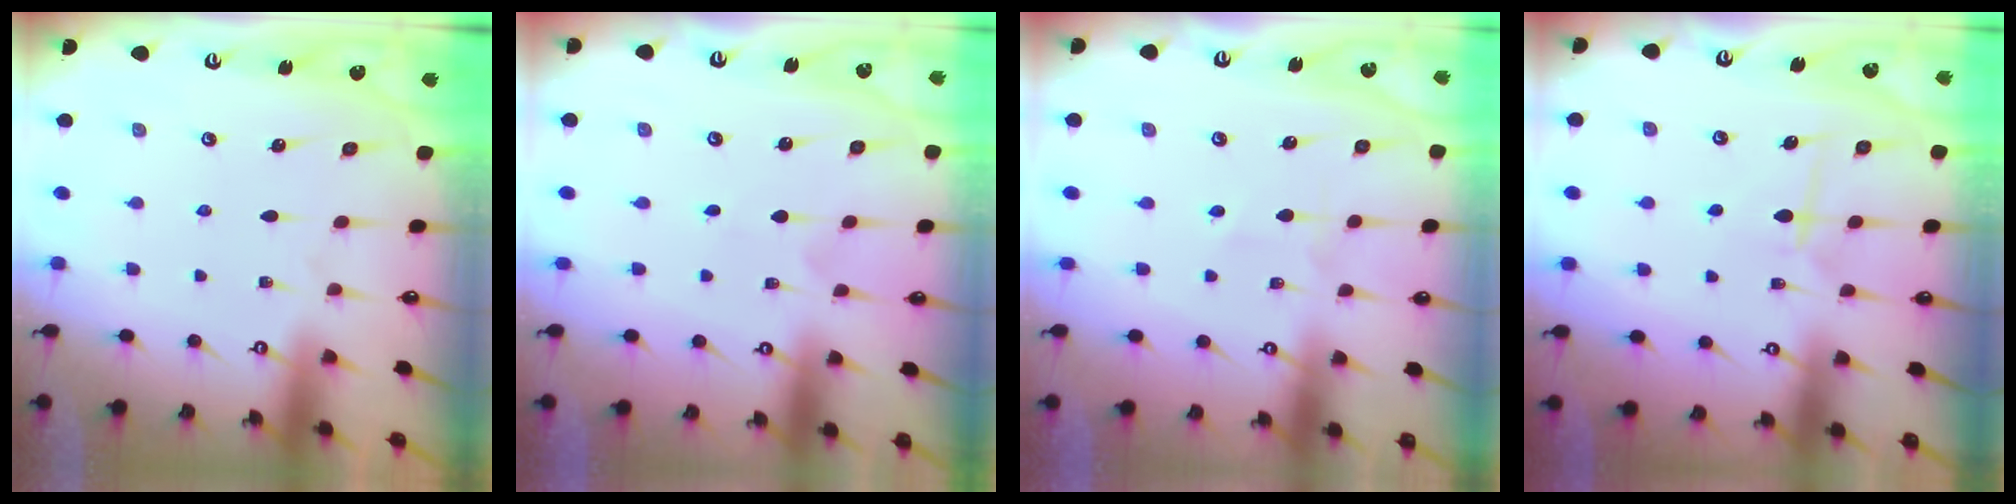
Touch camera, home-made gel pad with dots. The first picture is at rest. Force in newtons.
{"total": 0.0}
{"total": 2.0, "press": 1.8, "slide": 0.9}
{"total": 7.5, "press": 7.4, "slide": 0.7}